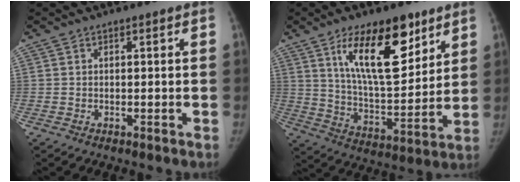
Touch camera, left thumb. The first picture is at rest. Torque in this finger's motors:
{"motor_torque": [0.15, 0.38, 1.53, -1.24, 0.52]}